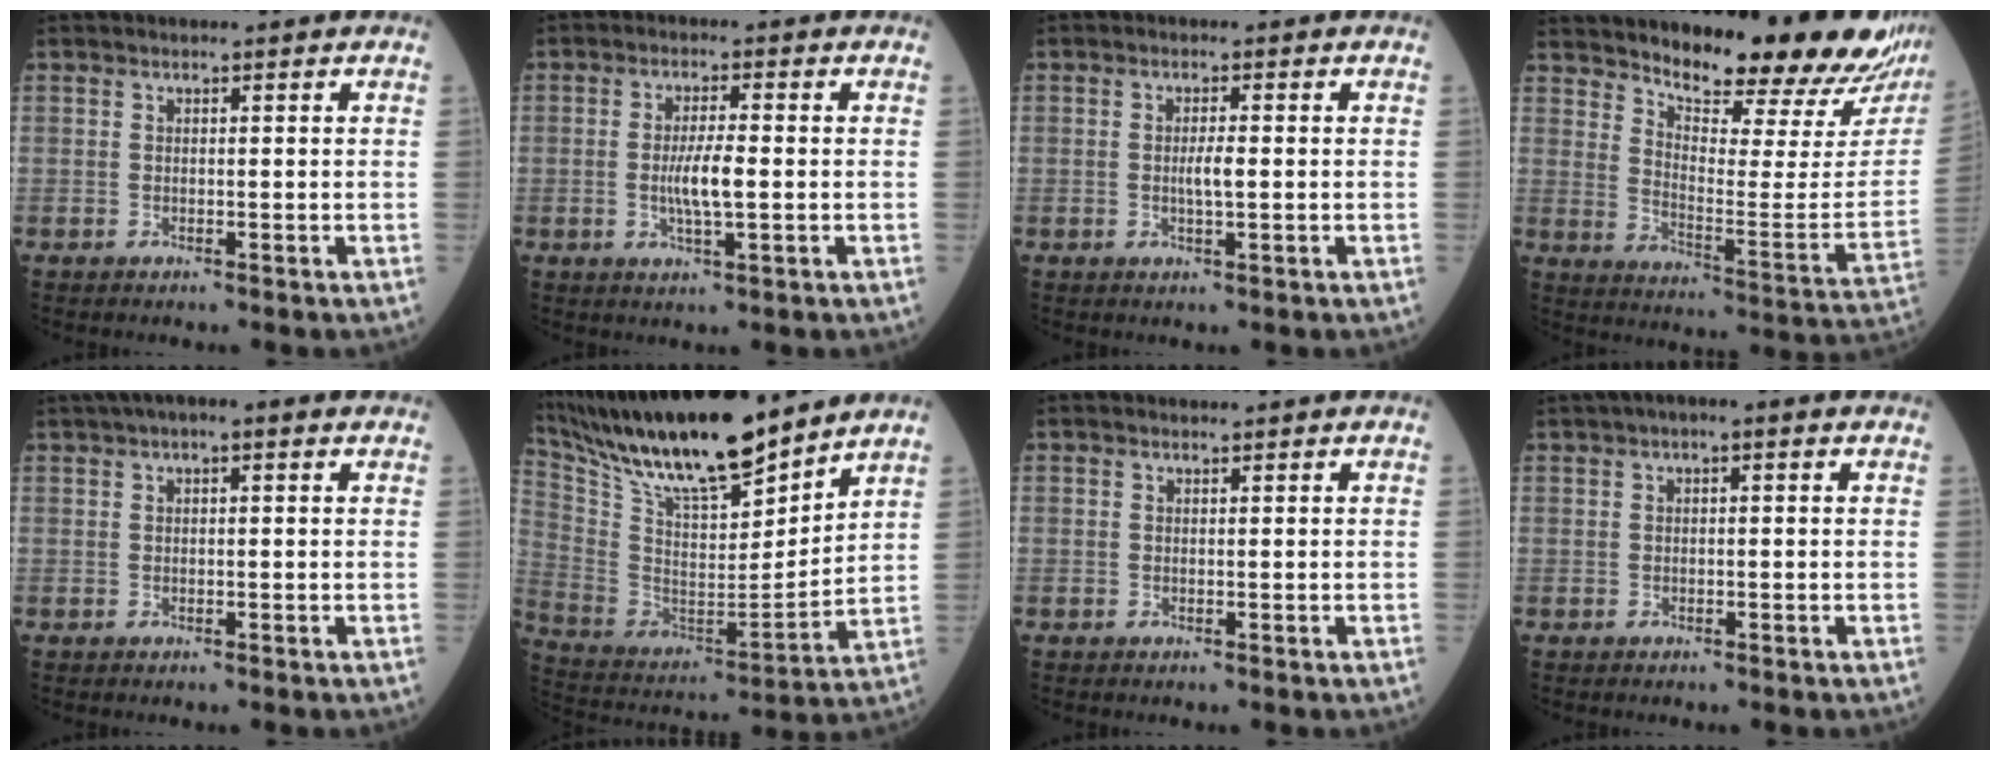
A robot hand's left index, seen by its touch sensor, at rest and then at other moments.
{"total": 5.0, "force": [-0.8, 0.7, 4.9], "torque": [-0.098, -0.008, -0.015]}
{"total": 2.4, "force": [-0.4, 0.3, 2.3], "torque": [-0.044, -0.004, -0.007]}
{"total": 22.1, "force": [20.0, 2.0, 9.3], "torque": [-0.138, -0.092, 0.258]}
{"total": 6.0, "force": [3.5, 1.6, 4.6], "torque": [-0.078, 0.036, 0.050]}
{"total": 21.7, "force": [18.1, 3.2, 11.5], "torque": [-0.222, -0.006, 0.326]}
{"total": 0.0}
{"total": 4.0, "force": [2.0, 1.2, 3.3], "torque": [-0.056, 0.028, 0.025]}